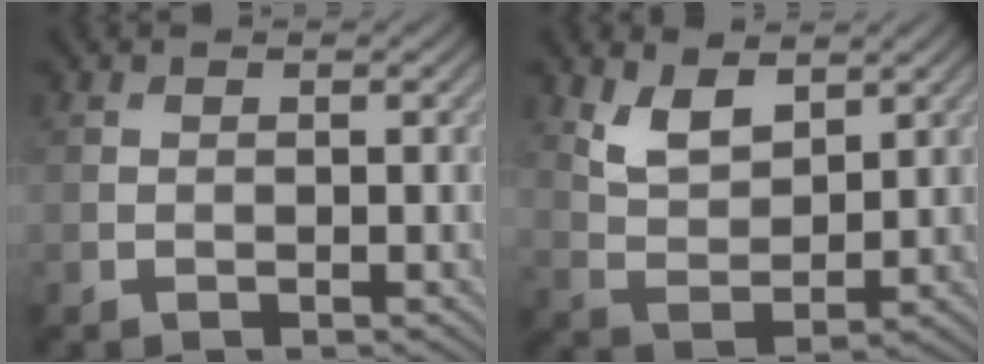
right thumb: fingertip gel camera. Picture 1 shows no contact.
{"total": 5.2, "force": [3.2, 2.6, 3.2], "torque": [-0.075, -0.010, 0.068]}